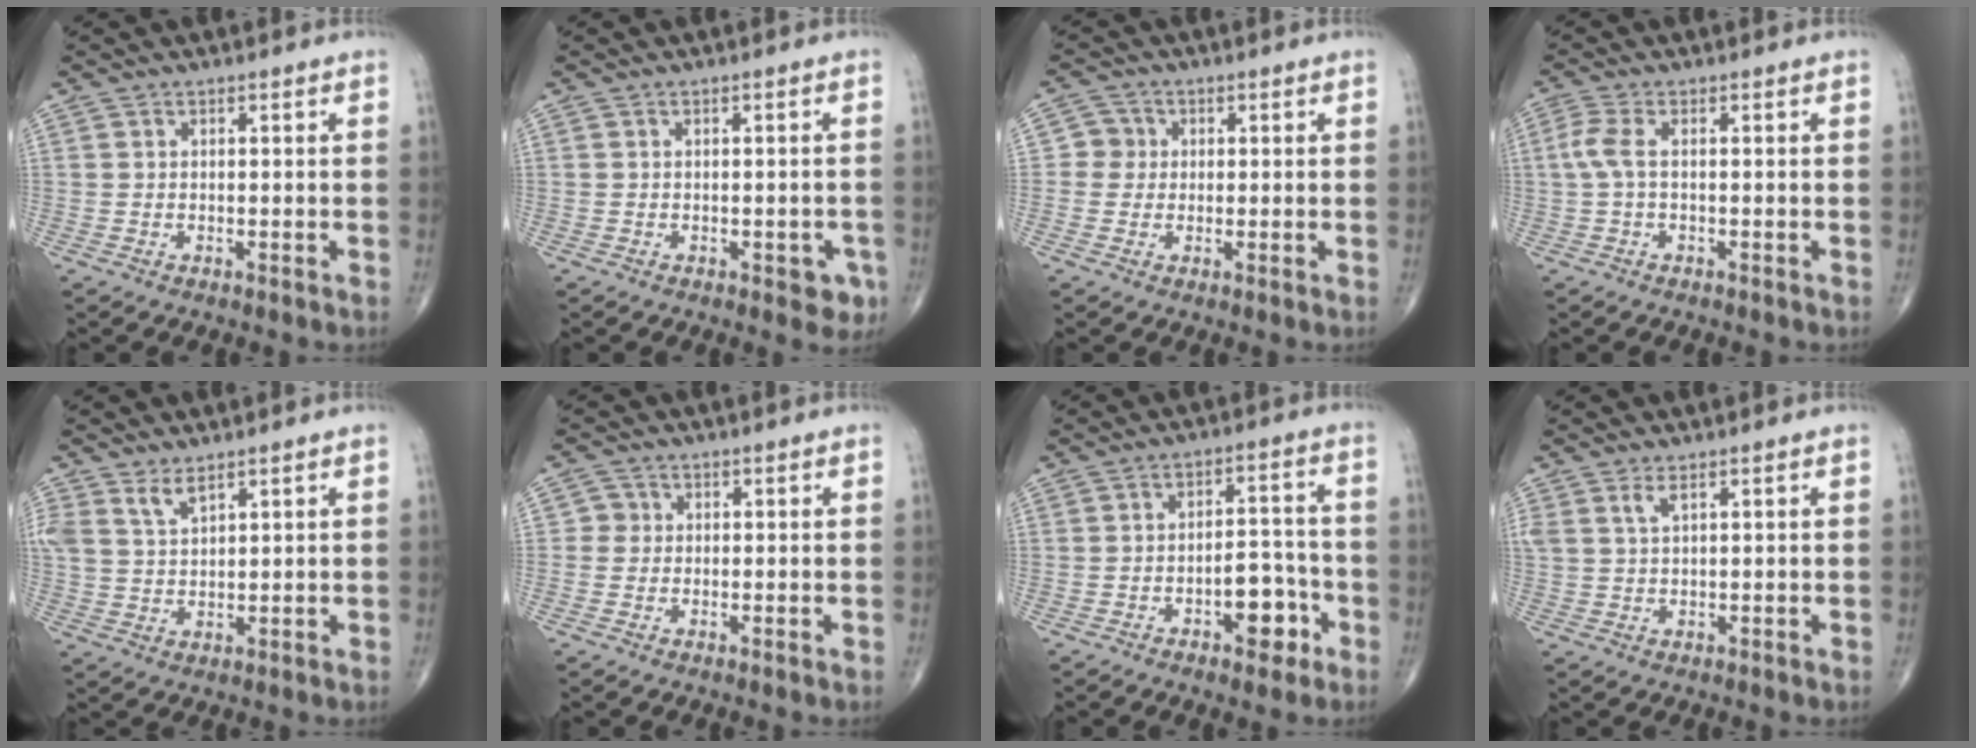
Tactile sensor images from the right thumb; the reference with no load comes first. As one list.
[{"total": 3.6, "force": [-1.5, 1.9, 2.7], "torque": [-0.009, 0.005, -0.015]}, {"total": 3.2, "force": [0.2, 3.2, 0.5], "torque": [0.018, 0.008, -0.005]}, {"total": 3.4, "force": [-0.1, 1.1, 3.2], "torque": [-0.093, 0.006, -0.005]}, {"total": 4.4, "force": [3.2, 1.8, 2.4], "torque": [-0.043, -0.015, 0.069]}, {"total": 2.1, "force": [0.0, 2.1, 0.4], "torque": [0.010, 0.006, -0.006]}, {"total": 8.7, "force": [-3.5, 4.9, 6.3], "torque": [-0.052, 0.035, -0.045]}, {"total": 2.3, "force": [1.4, 0.7, 1.7], "torque": [-0.040, 0.001, 0.034]}]